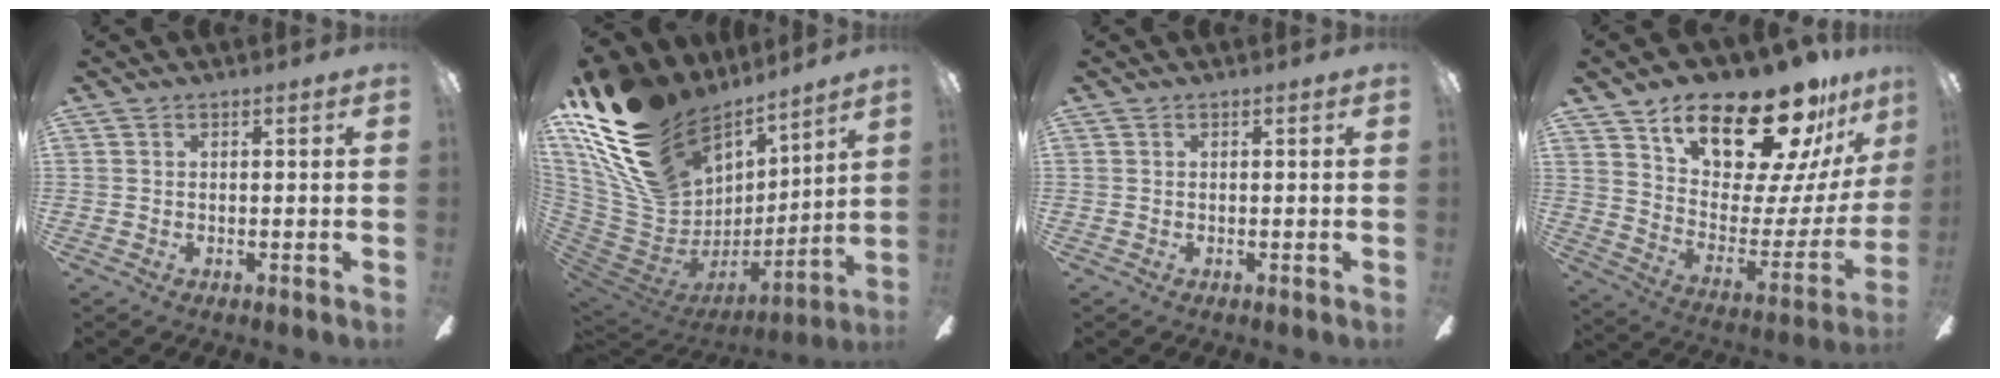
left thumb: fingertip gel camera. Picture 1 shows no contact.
{"total": 25.5, "force": [17.3, 14.4, 12.0], "torque": [-0.257, -0.116, 0.341]}
{"total": 0.0}
{"total": 22.6, "force": [17.3, 8.2, 12.1], "torque": [-0.178, -0.129, 0.290]}